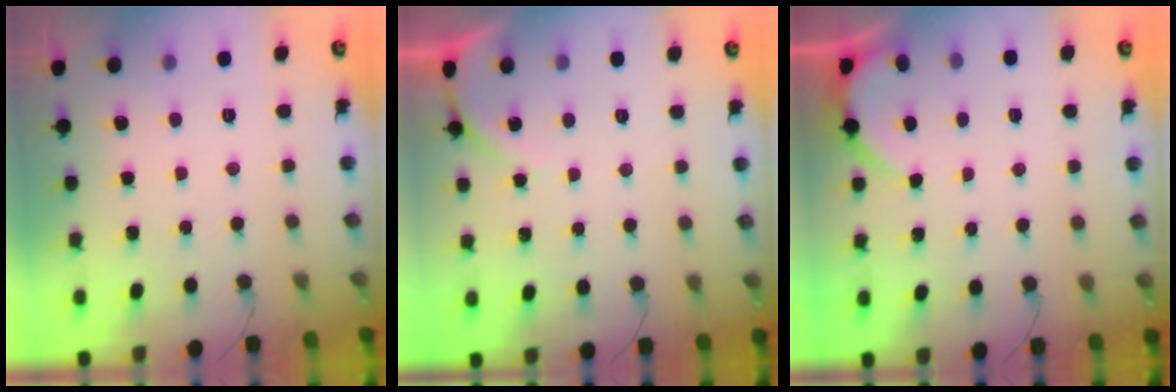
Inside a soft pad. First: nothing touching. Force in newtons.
{"total": 3.0, "press": 3.0, "slide": 0.3}
{"total": 2.7, "press": 2.6, "slide": 0.4}